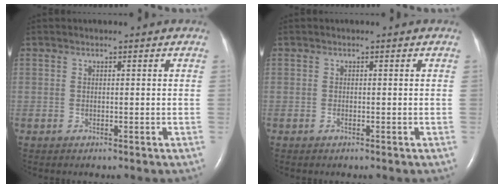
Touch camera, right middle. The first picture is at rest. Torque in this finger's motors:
{"motor_torque": [-0.02, 0.01, -0.04, 0.00]}